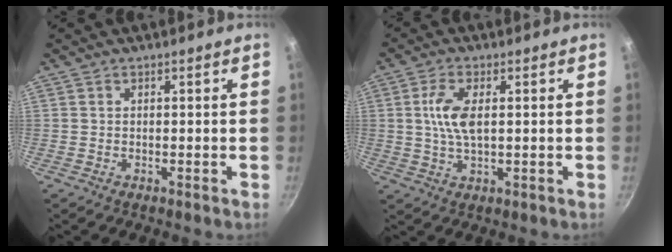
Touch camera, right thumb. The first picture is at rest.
{"total": 6.8, "force": [1.1, 3.0, 6.0], "torque": [-0.123, 0.002, 0.021]}